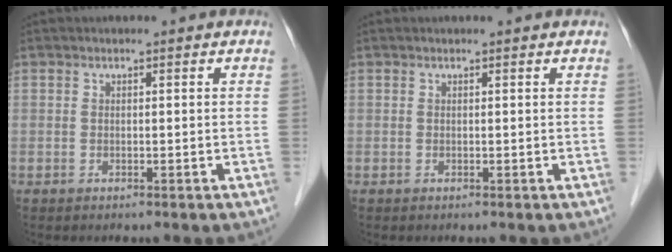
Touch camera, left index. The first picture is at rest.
{"total": 0.8, "force": [0.8, 0.1, 0.2], "torque": [-0.008, 0.009, 0.009]}